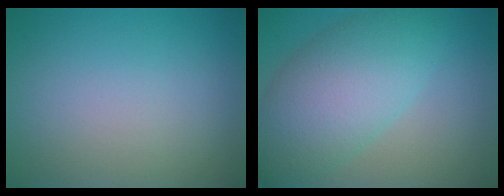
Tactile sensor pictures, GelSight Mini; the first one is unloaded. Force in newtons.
{"total": 8.1, "press": 8.1, "slide": 0.1}